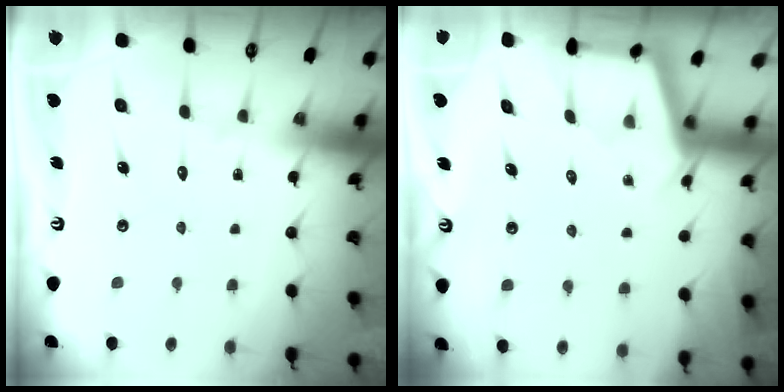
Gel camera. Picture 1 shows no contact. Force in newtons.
{"total": 2.8, "press": 2.8, "slide": 0.3}